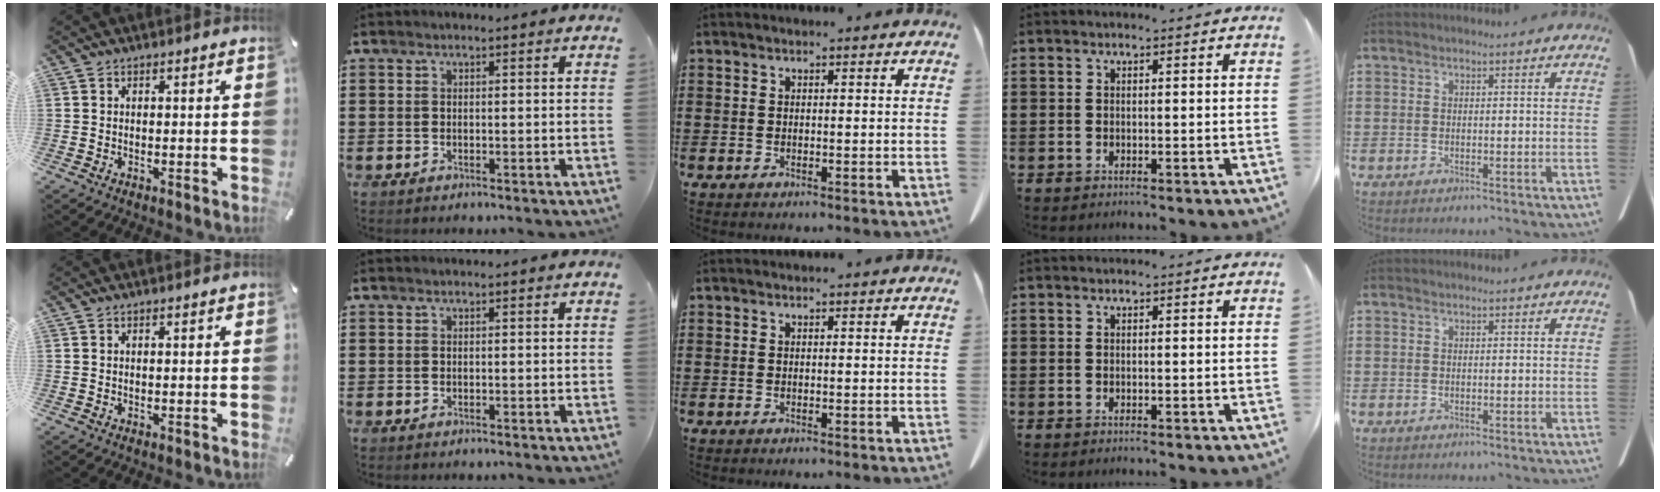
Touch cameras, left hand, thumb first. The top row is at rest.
{}